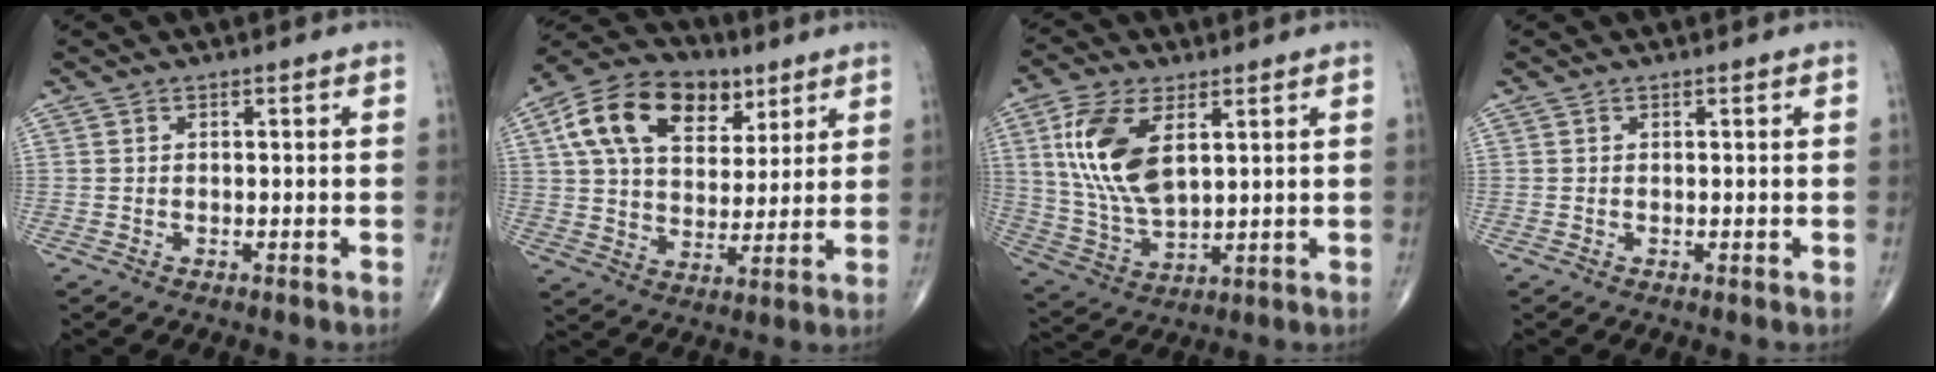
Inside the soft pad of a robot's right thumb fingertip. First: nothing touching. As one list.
[{"total": 18.8, "force": [8.0, 12.0, 12.0], "torque": [-0.182, -0.005, 0.135]}, {"total": 14.8, "force": [4.6, 7.5, 11.9], "torque": [-0.241, -0.014, 0.097]}, {"total": 0.0}]